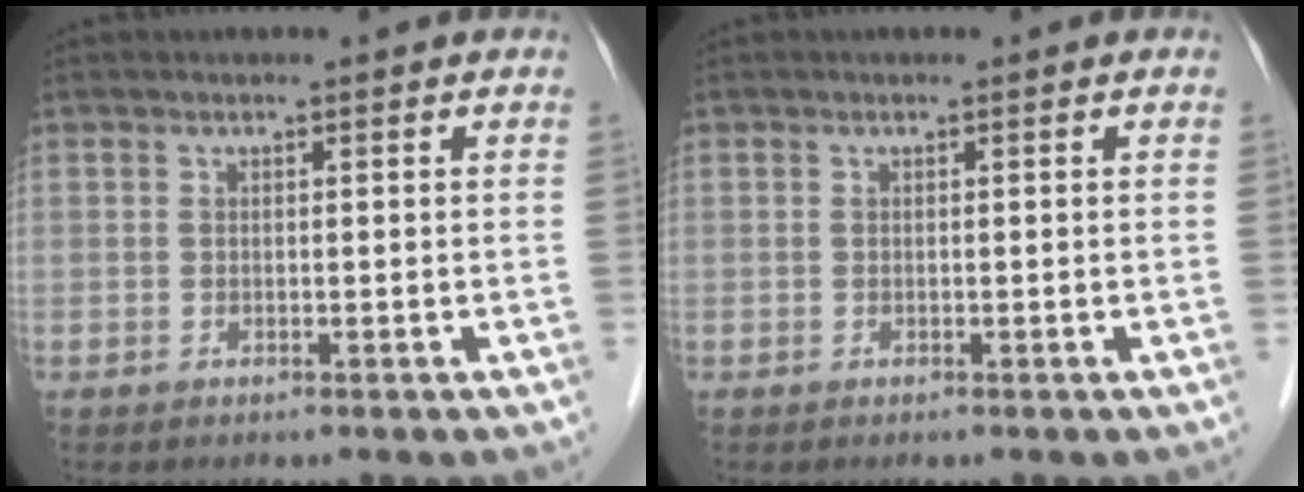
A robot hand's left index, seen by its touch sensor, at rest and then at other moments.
{"total": 0.0}